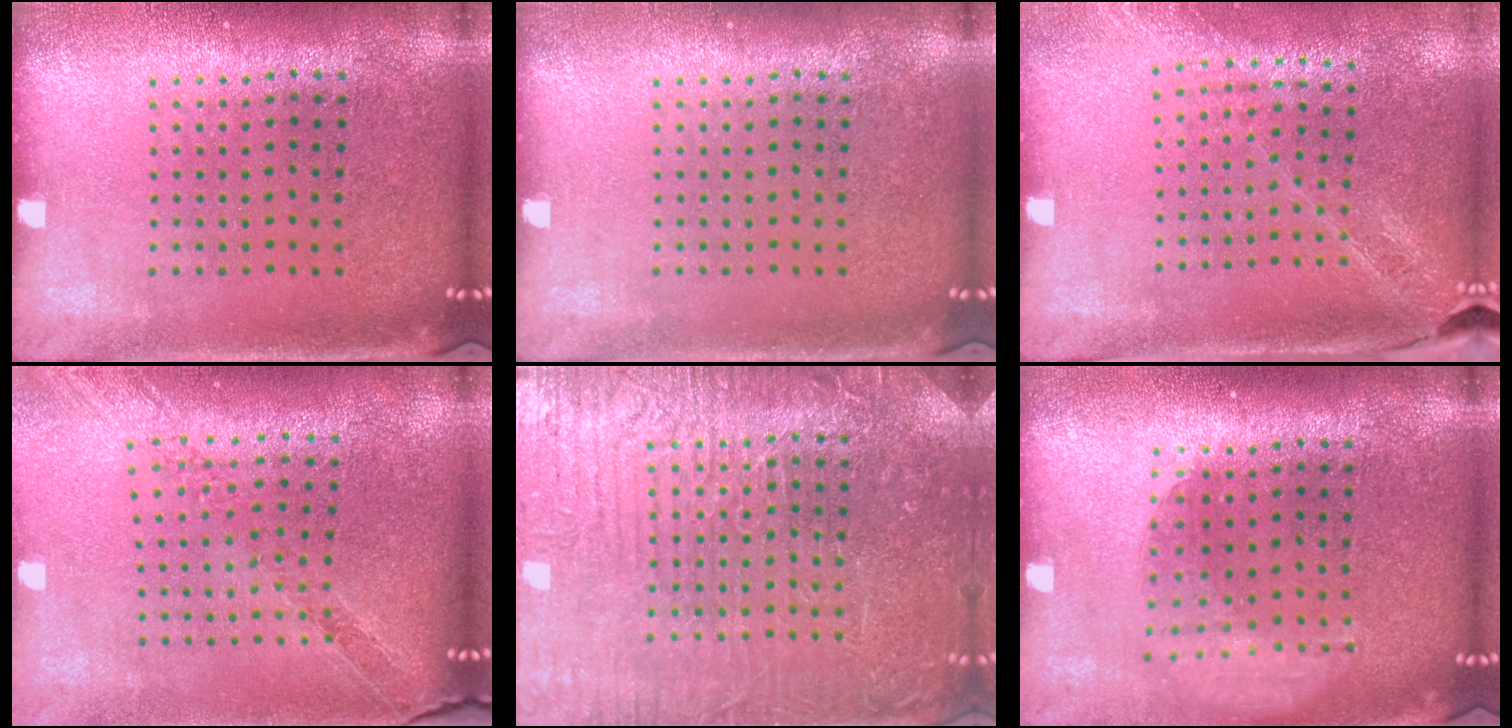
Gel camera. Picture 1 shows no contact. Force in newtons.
{"total": 0.0}
{"total": 1.5, "press": 1.4, "slide": 0.4}
{"total": 0.9, "press": 0.9, "slide": 0.3}
{"total": 4.5, "press": 4.5, "slide": 0.6}
{"total": 1.7, "press": 1.3, "slide": 1.1}